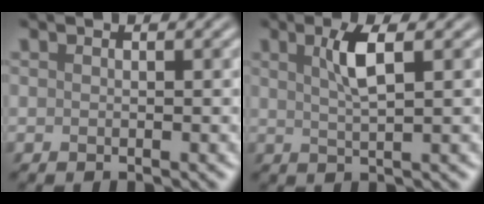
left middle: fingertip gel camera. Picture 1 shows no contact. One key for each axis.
{"total": 3.2, "fx": 1.2, "fy": 0.7, "fz": 2.9, "tx": -0.053, "ty": 0.005, "tz": 0.021}